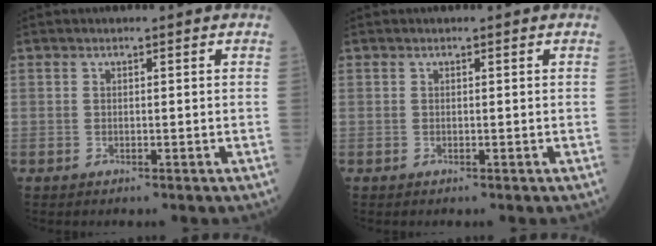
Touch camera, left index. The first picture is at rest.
{"total": 0.0}